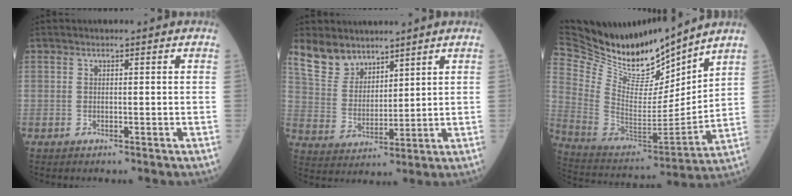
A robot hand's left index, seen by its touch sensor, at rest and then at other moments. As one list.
[{"total": 7.9, "force": [6.5, 4.1, 1.7], "torque": [-0.047, 0.015, 0.145]}, {"total": 21.6, "force": [19.8, 4.1, 7.6], "torque": [-0.163, -0.033, 0.353]}]